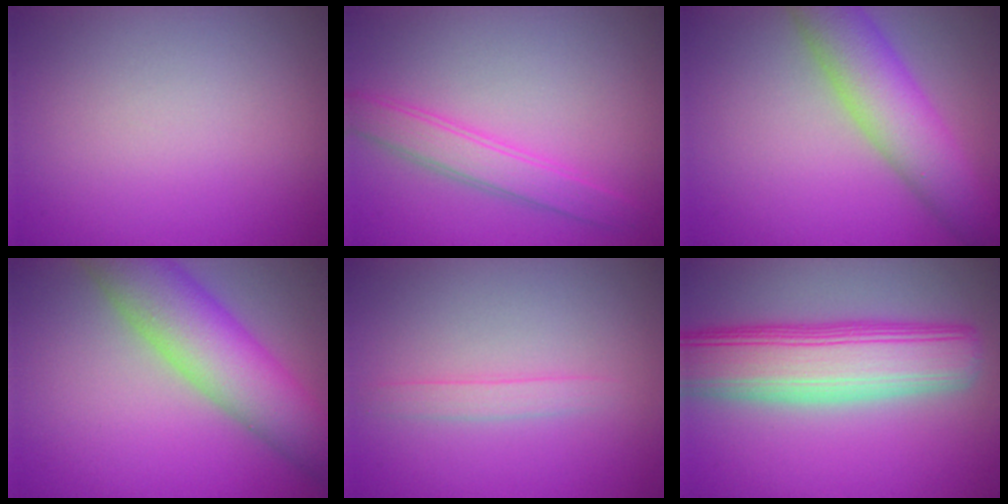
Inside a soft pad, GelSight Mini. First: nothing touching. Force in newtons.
{"total": 3.1, "press": 3.1, "slide": 0.1}
{"total": 6.7, "press": 6.7, "slide": 0.3}
{"total": 8.7, "press": 8.7, "slide": 0.5}
{"total": 1.2, "press": 1.2, "slide": 0.0}
{"total": 9.4, "press": 9.4, "slide": 0.6}